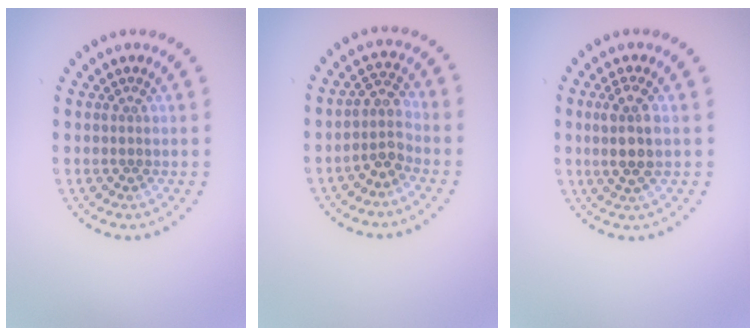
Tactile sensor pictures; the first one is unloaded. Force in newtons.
{"total": 2.2, "press": 1.9, "slide": 1.2}
{"total": 2.8, "press": 2.6, "slide": 1.2}